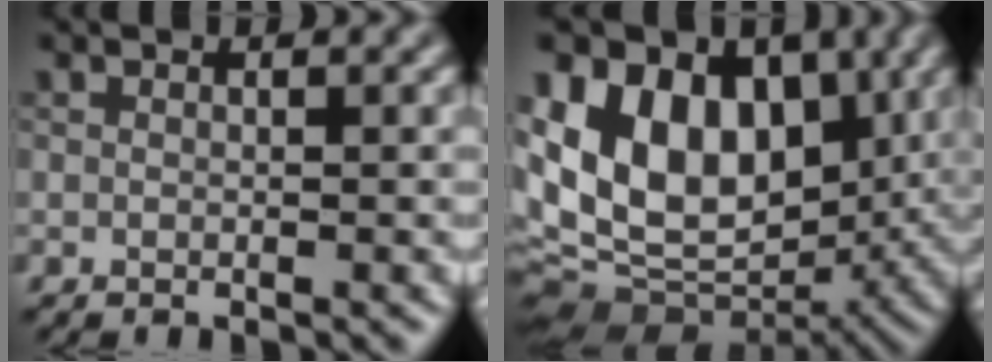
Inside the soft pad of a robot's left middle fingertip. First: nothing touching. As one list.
[{"total": 15.2, "force": [2.2, 10.7, 10.7], "torque": [-0.185, 0.012, 0.042]}]